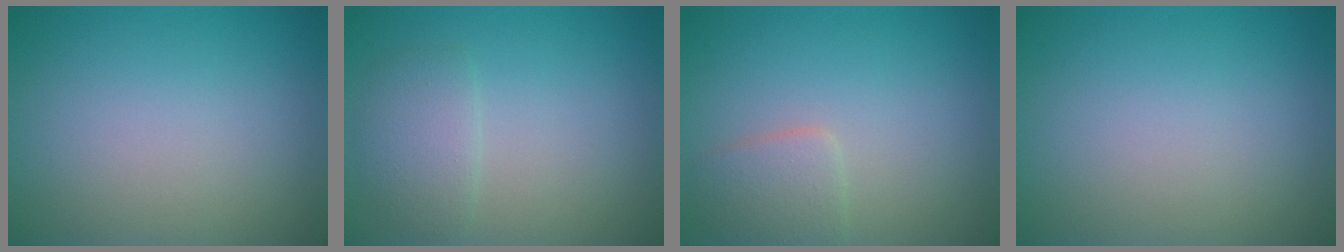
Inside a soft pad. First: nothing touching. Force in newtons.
{"total": 2.3, "press": 2.2, "slide": 0.1}
{"total": 2.1, "press": 2.1, "slide": 0.1}
{"total": 0.0}